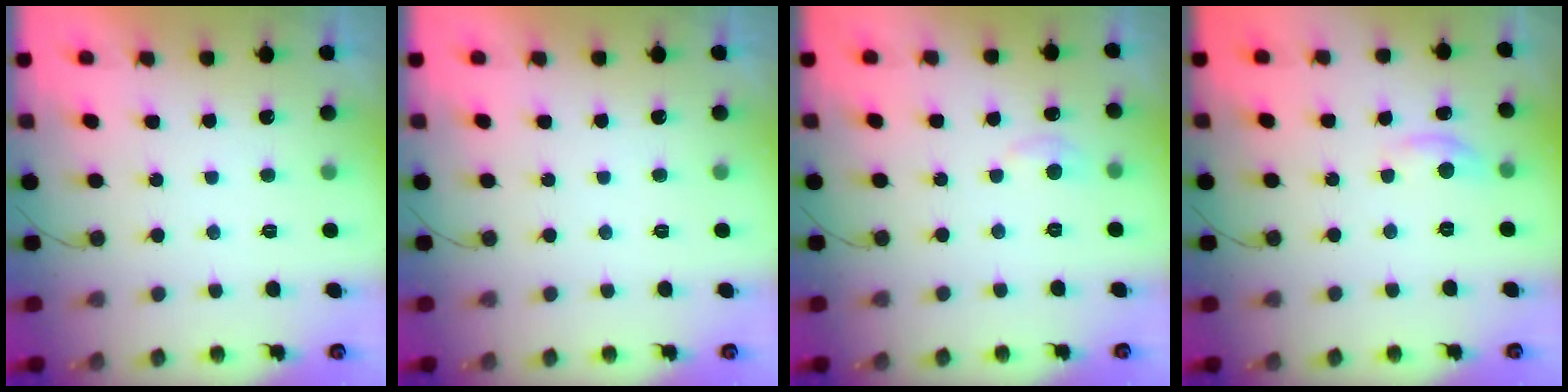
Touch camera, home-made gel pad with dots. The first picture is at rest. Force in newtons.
{"total": 0.0}
{"total": 5.0, "press": 5.0, "slide": 0.7}
{"total": 4.6, "press": 4.5, "slide": 0.4}